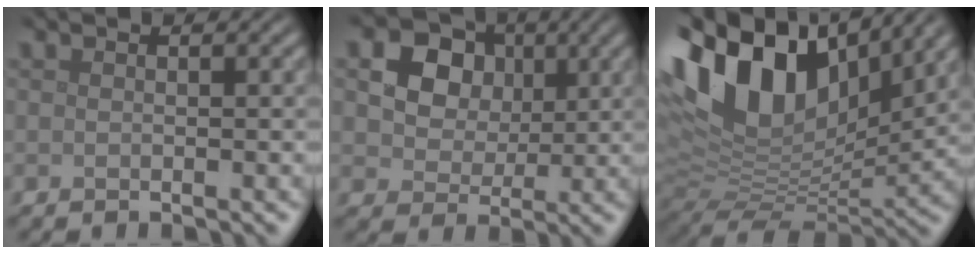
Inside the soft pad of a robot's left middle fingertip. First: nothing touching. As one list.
[{"total": 16.3, "force": [6.2, 13.5, 6.7], "torque": [-0.166, 0.031, 0.084]}, {"total": 14.6, "force": [6.4, 8.0, 10.4], "torque": [-0.204, 0.037, 0.105]}]